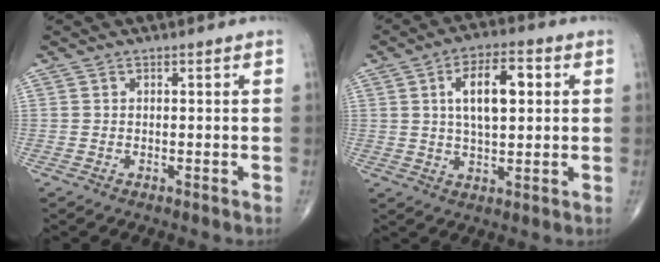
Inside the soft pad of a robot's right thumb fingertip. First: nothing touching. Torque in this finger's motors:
{"motor_torque": [0.64, 2.20, 0.73, 0.13, 0.11]}